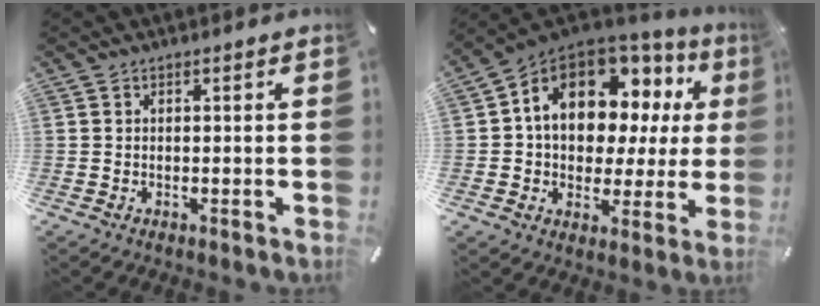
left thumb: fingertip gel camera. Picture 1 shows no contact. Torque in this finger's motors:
{"motor_torque": [1.58, 1.62, 2.03, -0.73, 0.49]}